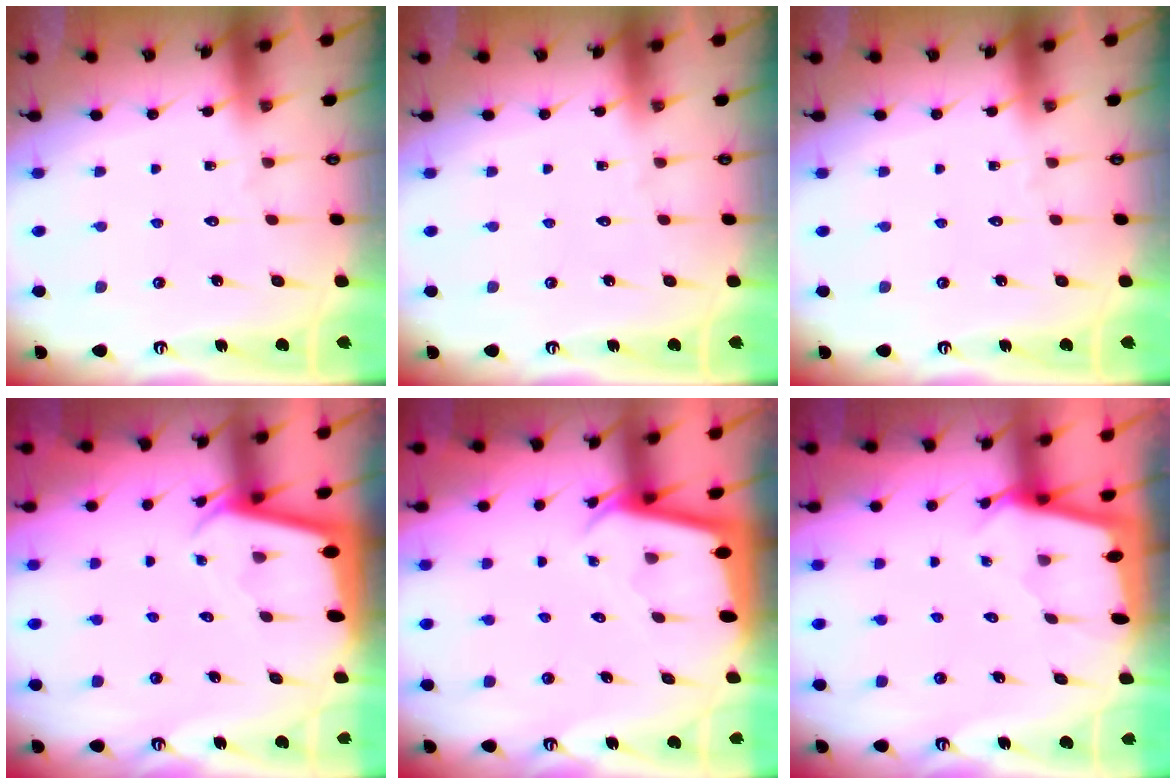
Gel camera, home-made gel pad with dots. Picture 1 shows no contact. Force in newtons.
{"total": 0.0}
{"total": 0.0}
{"total": 2.2, "press": 2.2, "slide": 0.1}
{"total": 2.2, "press": 2.2, "slide": 0.1}
{"total": 1.7, "press": 1.7, "slide": 0.2}